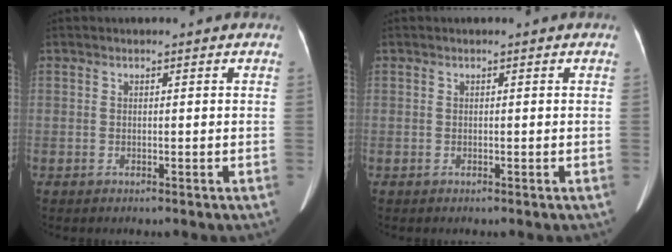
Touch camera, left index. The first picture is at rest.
{"total": 0.0}